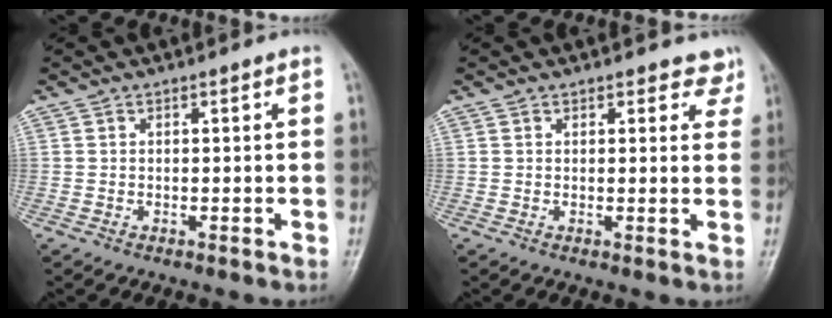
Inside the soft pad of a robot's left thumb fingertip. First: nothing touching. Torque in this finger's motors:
{"motor_torque": [-0.05, 0.04, -0.16, -0.10, 0.00]}